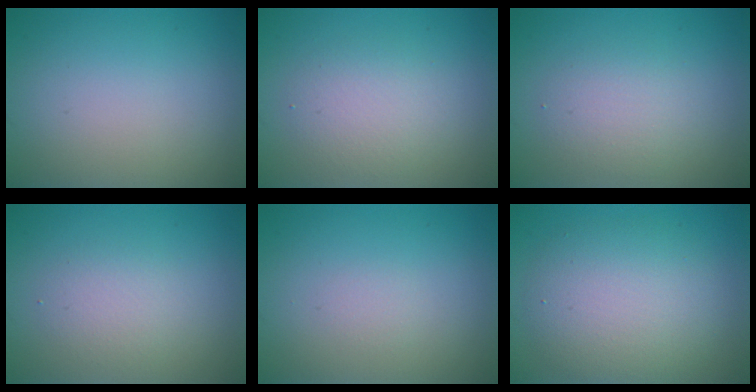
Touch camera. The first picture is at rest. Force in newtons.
{"total": 2.9, "press": 2.8, "slide": 0.2}
{"total": 2.5, "press": 2.5, "slide": 0.1}
{"total": 2.0, "press": 2.0, "slide": 0.1}
{"total": 0.5, "press": 0.5, "slide": 0.1}
{"total": 5.9, "press": 5.9, "slide": 0.5}